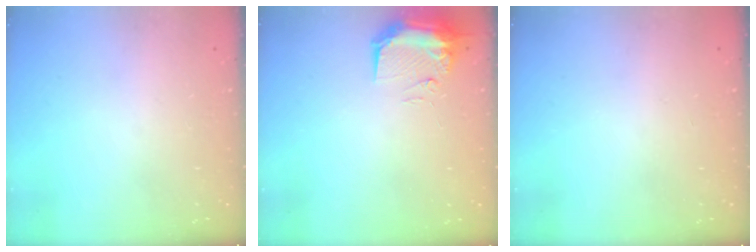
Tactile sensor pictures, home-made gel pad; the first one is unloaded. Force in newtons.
{"total": 11.4, "press": 10.0, "slide": 5.4}
{"total": 0.0}